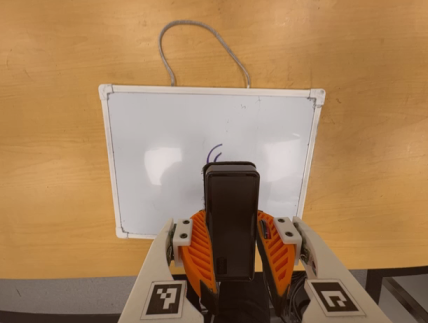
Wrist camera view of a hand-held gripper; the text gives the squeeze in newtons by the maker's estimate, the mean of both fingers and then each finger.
{"total": 10.4, "left": 8.8, "right": 11.9}